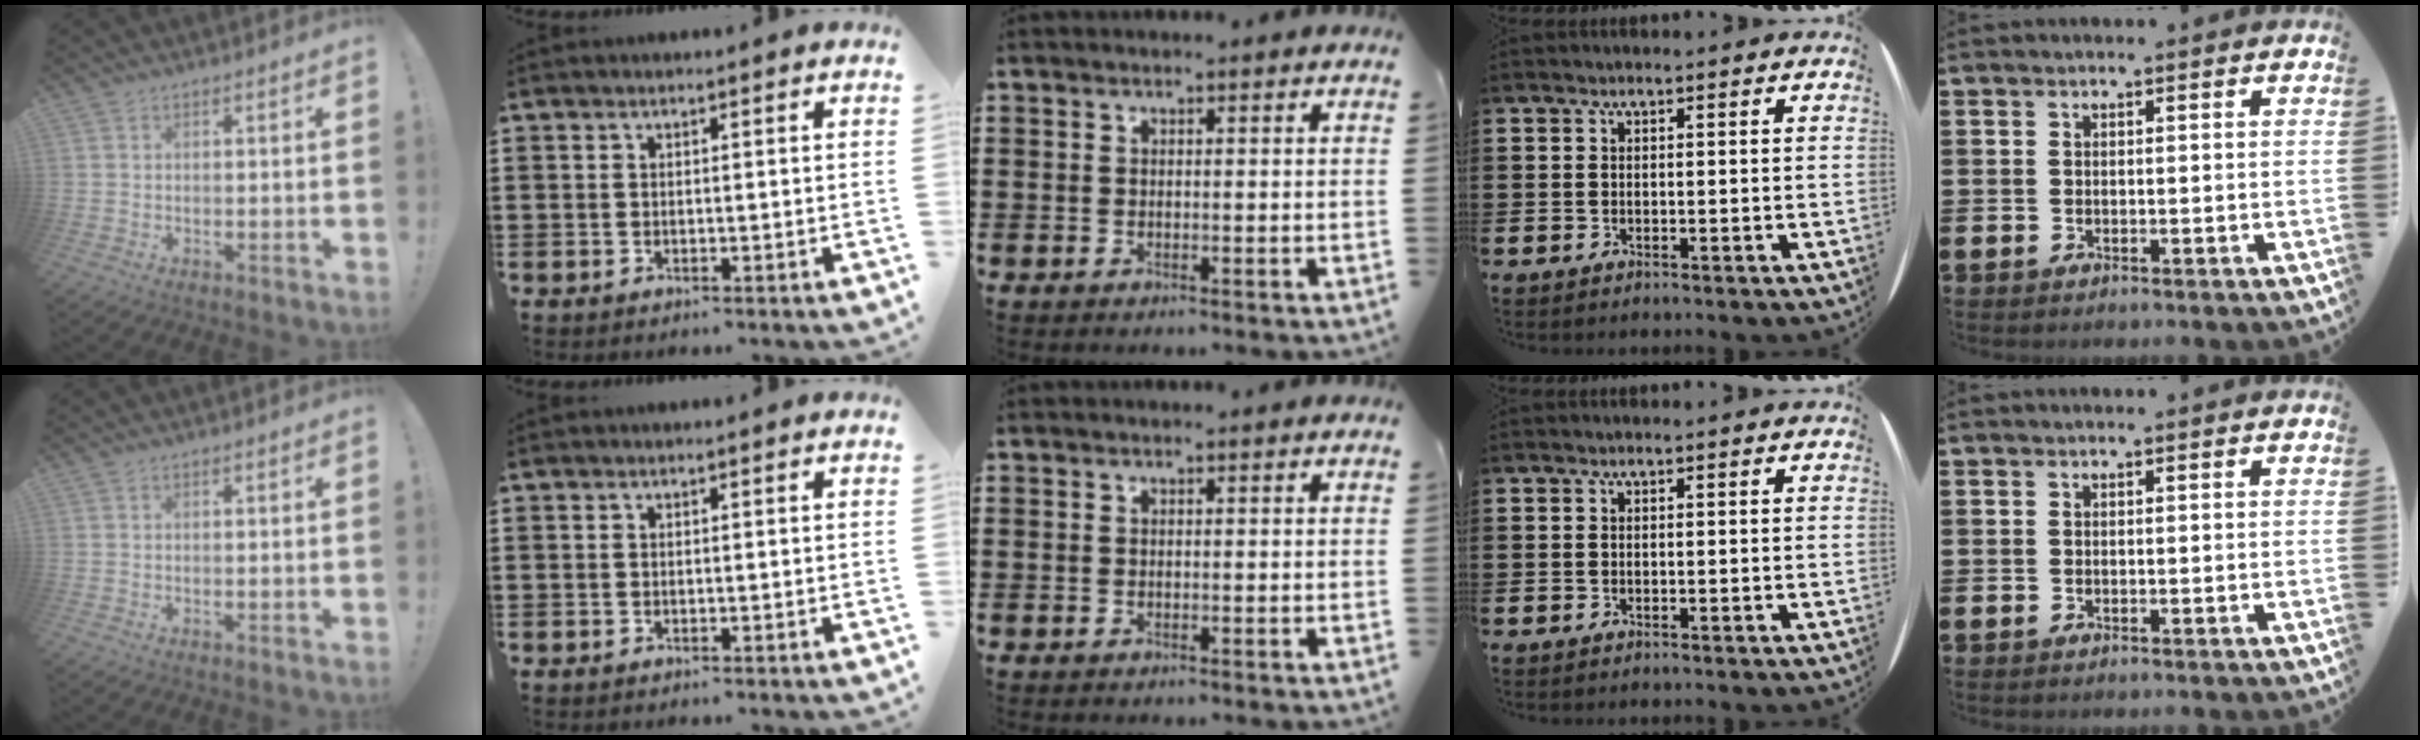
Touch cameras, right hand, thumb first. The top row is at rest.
{}